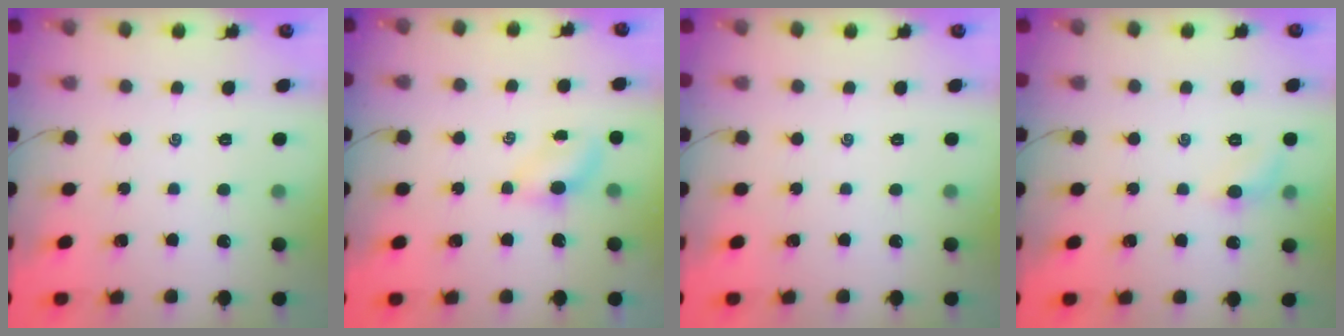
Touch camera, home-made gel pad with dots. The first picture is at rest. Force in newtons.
{"total": 4.1, "press": 3.9, "slide": 1.1}
{"total": 0.0}
{"total": 6.4, "press": 6.3, "slide": 1.4}